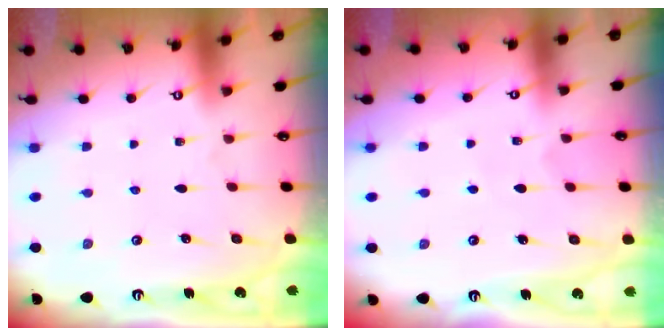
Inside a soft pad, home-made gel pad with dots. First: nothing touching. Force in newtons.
{"total": 3.9, "press": 3.9, "slide": 0.2}